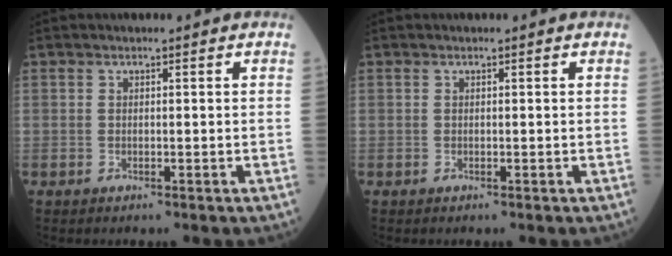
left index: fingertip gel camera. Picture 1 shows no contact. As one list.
[{"total": 0.0}]